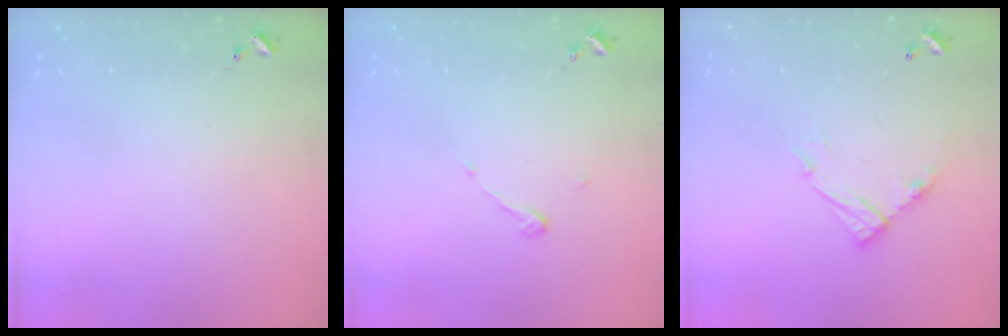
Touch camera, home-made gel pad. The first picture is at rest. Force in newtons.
{"total": 3.9, "press": 3.9, "slide": 0.3}
{"total": 11.5, "press": 11.4, "slide": 0.8}